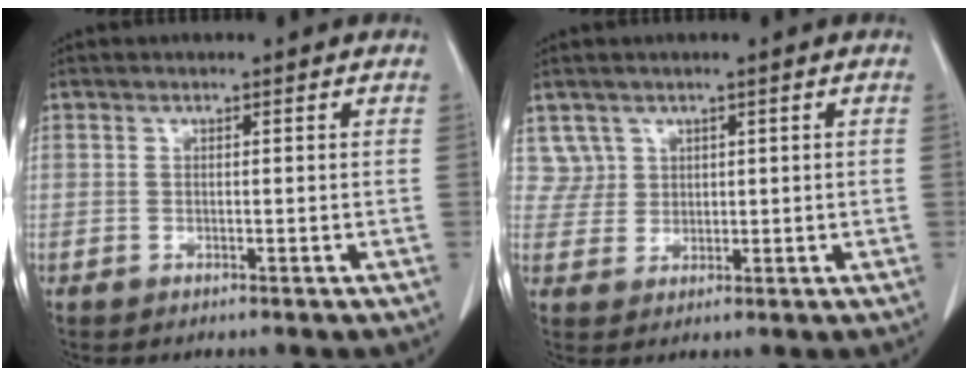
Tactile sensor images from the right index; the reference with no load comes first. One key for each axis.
{"total": 4.6, "fx": 2.3, "fy": 4.0, "fz": -0.2, "tx": 0.013, "ty": 0.014, "tz": 0.050}